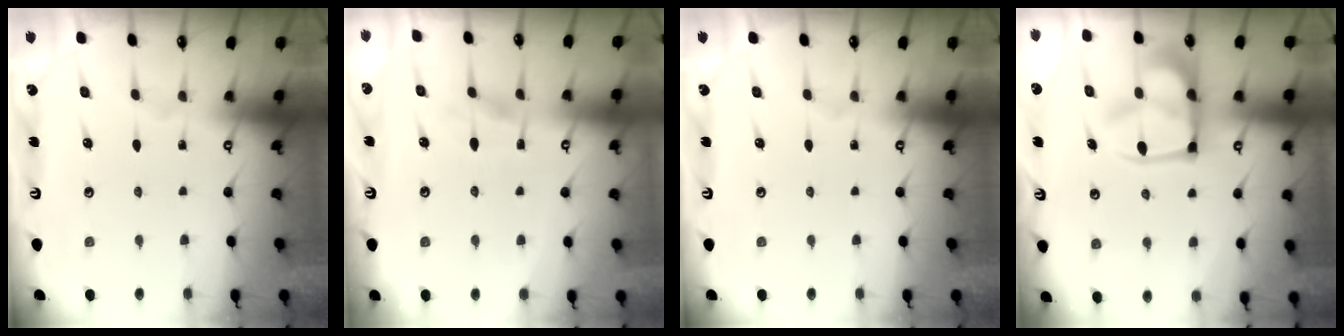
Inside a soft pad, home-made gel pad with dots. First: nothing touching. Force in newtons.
{"total": 1.3, "press": 0.8, "slide": 1.0}
{"total": 0.0}
{"total": 9.3, "press": 9.2, "slide": 1.4}